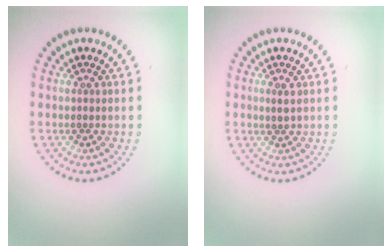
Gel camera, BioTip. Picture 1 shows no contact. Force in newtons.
{"total": 1.0, "press": 0.9, "slide": 0.4}